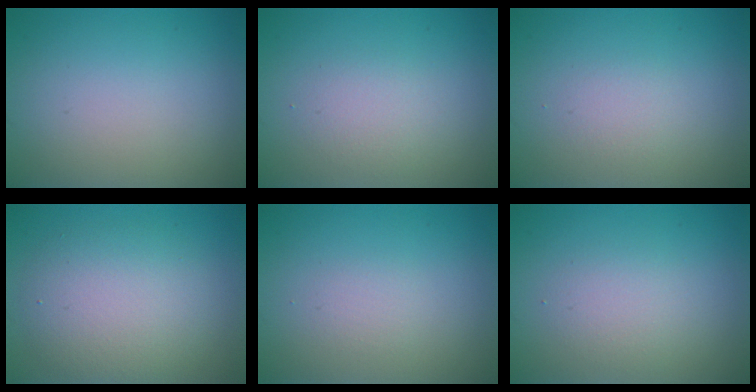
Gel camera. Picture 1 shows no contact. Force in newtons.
{"total": 1.9, "press": 1.9, "slide": 0.0}
{"total": 1.2, "press": 1.2, "slide": 0.0}
{"total": 5.3, "press": 5.3, "slide": 0.2}
{"total": 0.9, "press": 0.9, "slide": 0.0}
{"total": 2.0, "press": 2.0, "slide": 0.1}